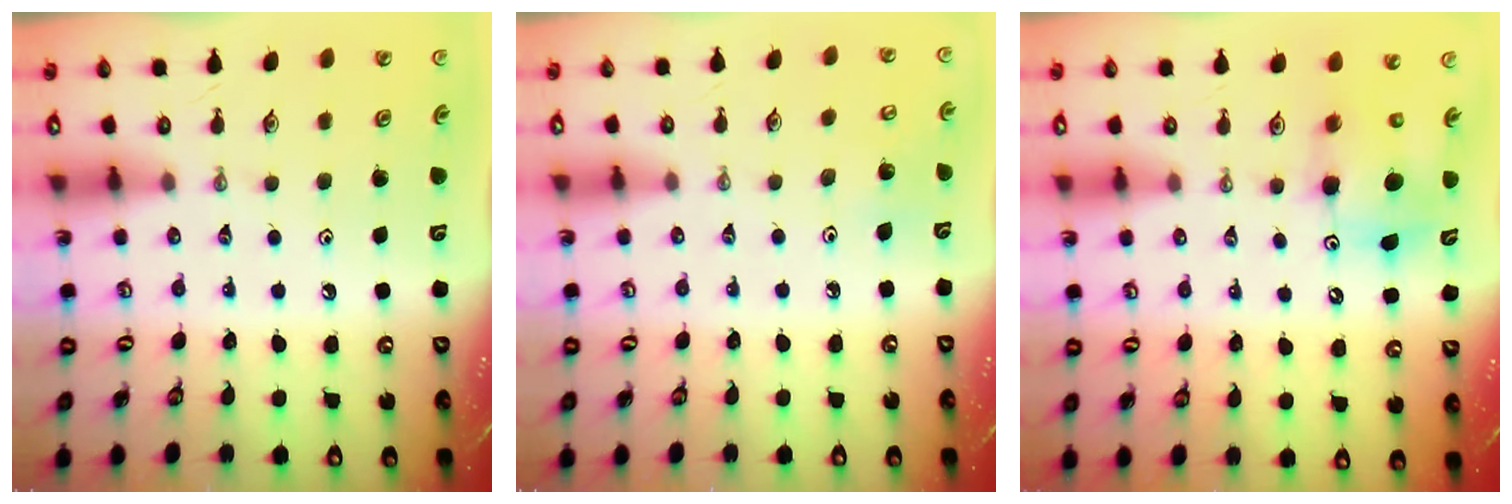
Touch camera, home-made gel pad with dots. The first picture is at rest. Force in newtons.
{"total": 5.5, "press": 5.4, "slide": 1.1}
{"total": 7.4, "press": 7.4, "slide": 0.6}